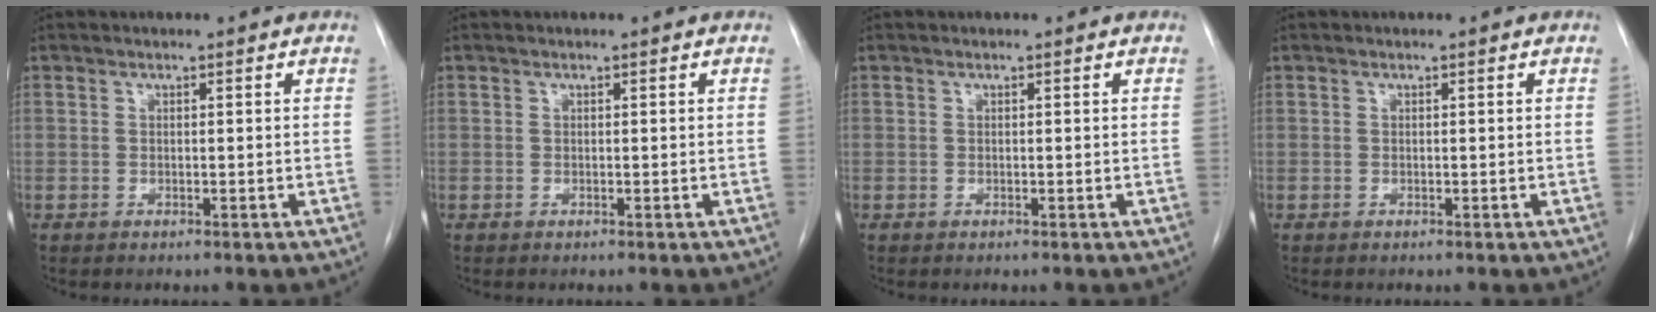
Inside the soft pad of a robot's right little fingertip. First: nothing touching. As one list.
[{"total": 0.0}, {"total": 0.0}, {"total": 0.0}]